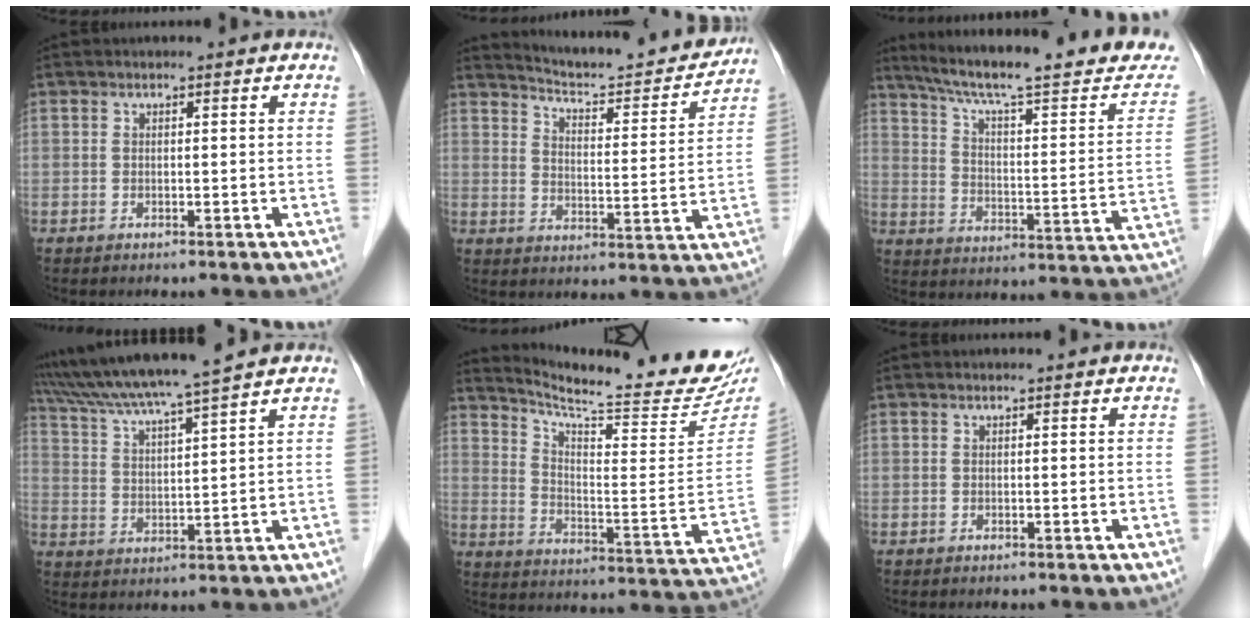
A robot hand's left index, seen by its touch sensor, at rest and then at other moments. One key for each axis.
{"total": 15.7, "fx": 15.1, "fy": 1.0, "fz": 4.2, "tx": -0.064, "ty": -0.035, "tz": 0.204}
{"total": 25.1, "fx": 21.3, "fy": 2.4, "fz": 13.0, "tx": -0.195, "ty": -0.034, "tz": 0.284}
{"total": 13.1, "fx": 11.4, "fy": -1.6, "fz": 6.2, "tx": -0.114, "ty": 0.016, "tz": 0.191}
{"total": 21.5, "fx": 19.7, "fy": 0.4, "fz": 8.6, "tx": -0.137, "ty": -0.094, "tz": 0.263}
{"total": 0.0}